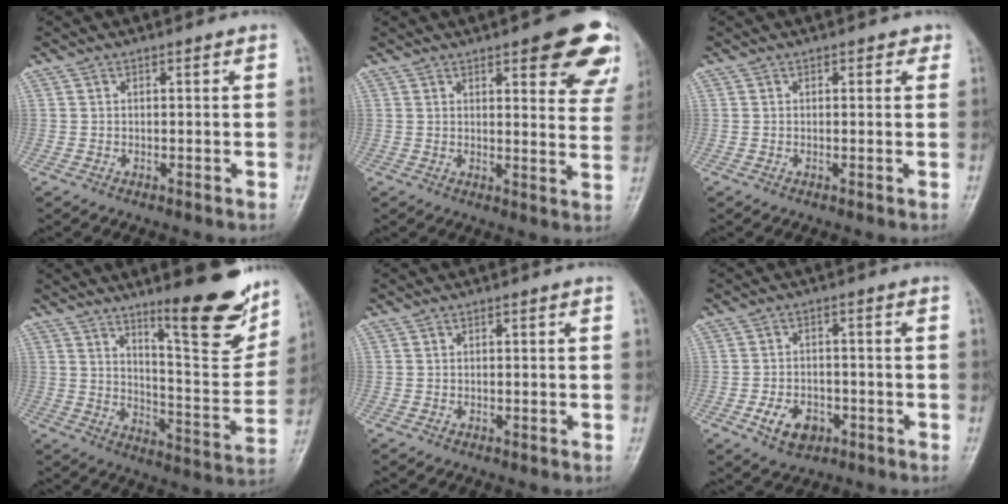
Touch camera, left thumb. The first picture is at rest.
{"total": 15.0, "force": [8.8, 4.8, 11.1], "torque": [-0.097, -0.038, 0.093]}
{"total": 1.3, "force": [0.6, 1.0, 0.6], "torque": [0.011, 0.001, 0.000]}
{"total": 17.9, "force": [11.8, 4.3, 12.9], "torque": [-0.134, -0.080, 0.179]}
{"total": 0.0}
{"total": 6.1, "force": [-2.8, 4.2, 3.5], "torque": [-0.047, 0.015, -0.042]}